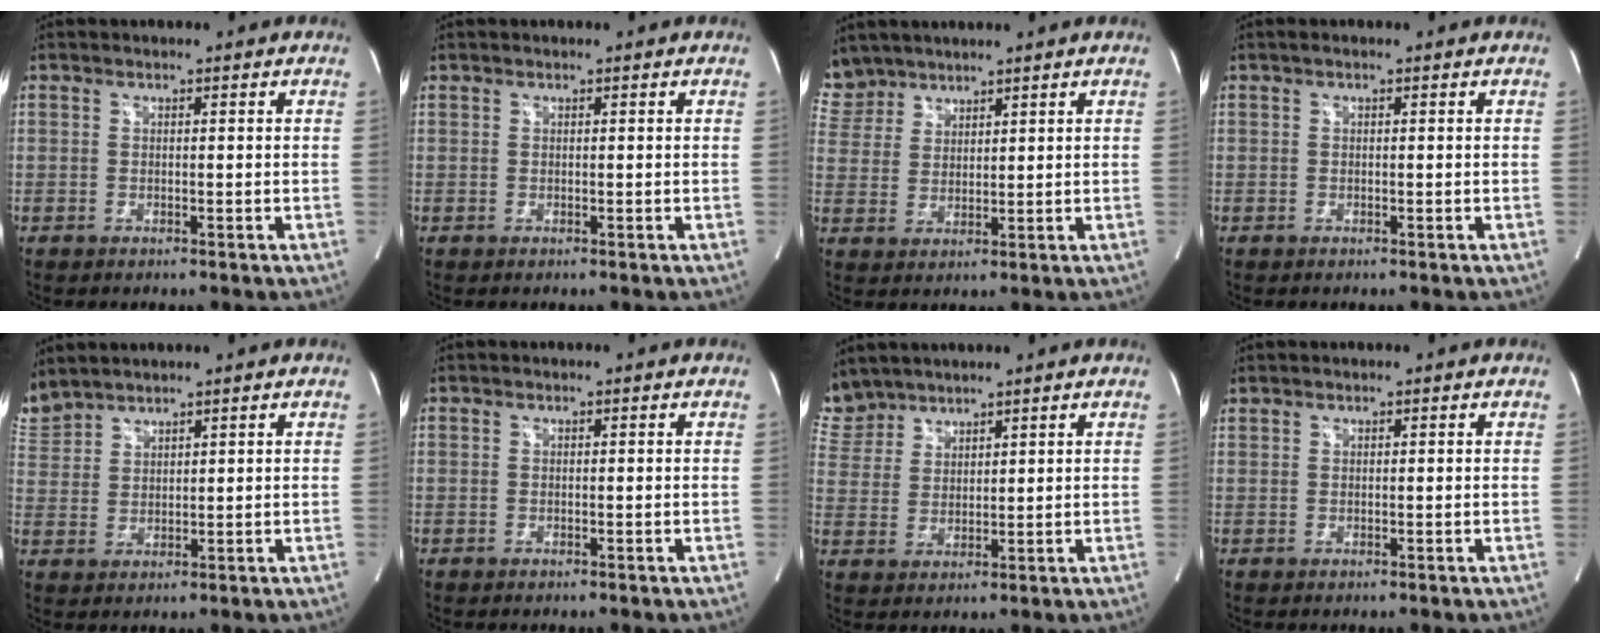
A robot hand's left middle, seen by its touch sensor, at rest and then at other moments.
{"total": 0.0}
{"total": 6.4, "force": [5.6, 3.1, -0.4], "torque": [0.007, 0.008, 0.120]}
{"total": 0.0}
{"total": 6.1, "force": [5.9, 1.3, 1.0], "torque": [-0.044, 0.017, 0.132]}
{"total": 0.0}
{"total": 6.7, "force": [6.2, 2.7, -0.1], "torque": [-0.006, 0.011, 0.137]}
{"total": 0.6, "force": [0.6, -0.1, -0.1], "torque": [-0.010, 0.011, 0.020]}